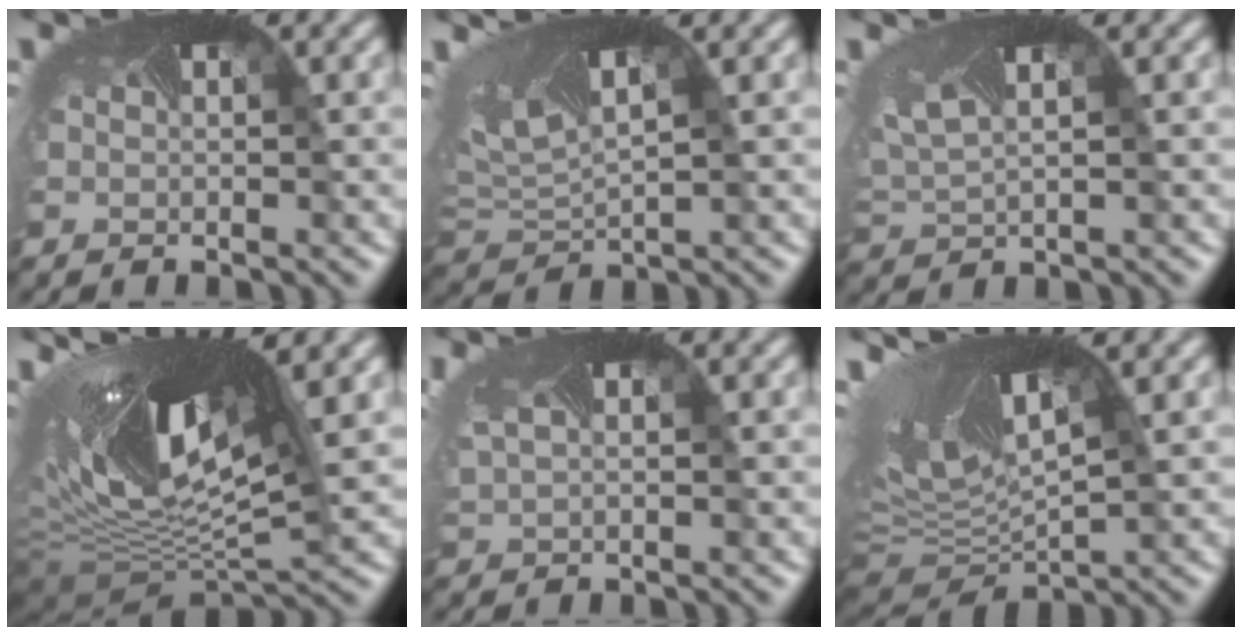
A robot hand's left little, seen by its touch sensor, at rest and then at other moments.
{"total": 5.6, "force": [1.8, 2.9, 4.4], "torque": [-0.105, 0.000, 0.048]}
{"total": 3.2, "force": [1.5, 1.6, 2.4], "torque": [-0.065, 0.005, 0.046]}
{"total": 13.0, "force": [3.3, 6.4, 10.8], "torque": [-0.231, -0.021, 0.072]}
{"total": 3.2, "force": [1.0, 1.9, 2.4], "torque": [-0.066, 0.006, 0.038]}
{"total": 11.4, "force": [2.9, 5.7, 9.4], "torque": [-0.208, 0.002, 0.076]}